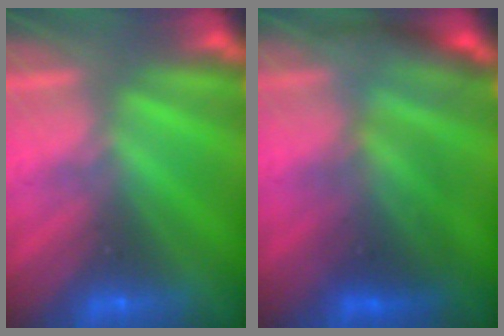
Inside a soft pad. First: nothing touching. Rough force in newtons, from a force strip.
{"total": 2.5}